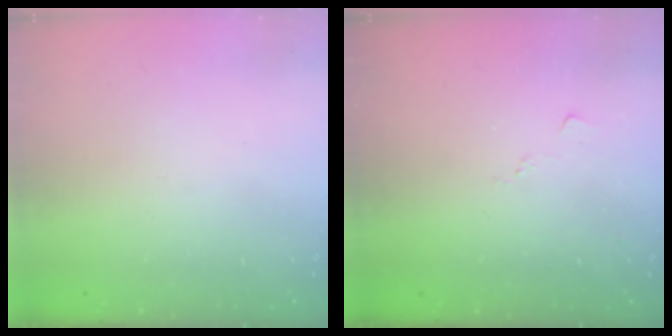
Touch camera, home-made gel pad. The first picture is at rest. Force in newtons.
{"total": 6.3, "press": 6.2, "slide": 0.6}